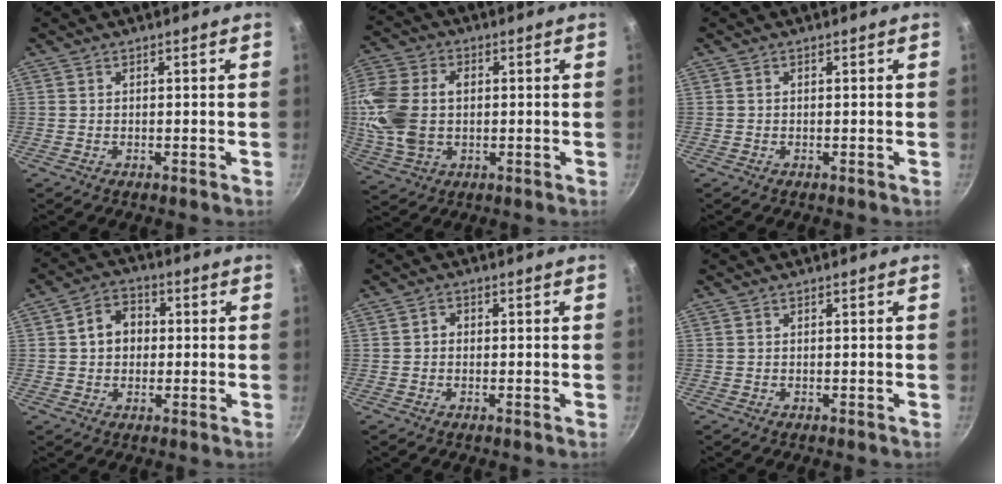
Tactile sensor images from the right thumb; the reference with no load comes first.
{"total": 14.9, "force": [0.4, 10.4, 10.7], "torque": [-0.219, 0.012, 0.002]}
{"total": 0.0}
{"total": 7.0, "force": [0.6, 5.7, 4.0], "torque": [-0.035, 0.014, 0.000]}
{"total": 1.4, "force": [-0.2, 1.3, 0.7], "torque": [-0.009, 0.005, -0.006]}
{"total": 0.0}